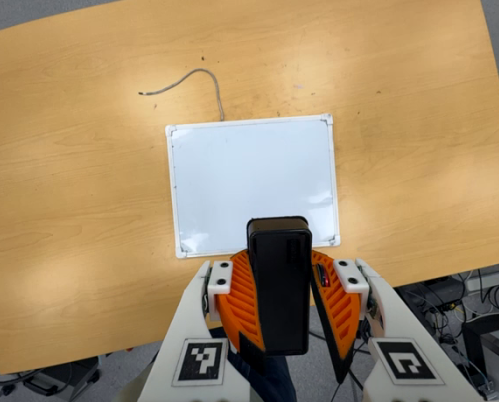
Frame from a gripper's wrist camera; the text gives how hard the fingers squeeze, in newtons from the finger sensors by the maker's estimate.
{"total": 10.6, "left": 10.4, "right": 10.9}